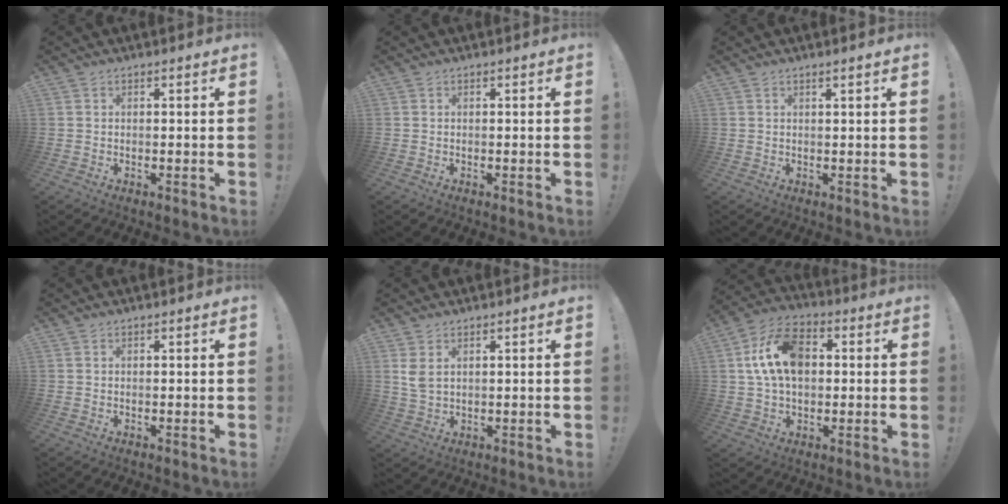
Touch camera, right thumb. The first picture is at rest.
{"total": 0.0}
{"total": 1.3, "force": [0.9, -0.3, 1.0], "torque": [-0.014, -0.001, 0.013]}
{"total": 0.0}
{"total": 4.3, "force": [1.7, 2.4, 3.1], "torque": [-0.051, -0.004, 0.032]}
{"total": 15.2, "force": [2.5, 10.2, 11.0], "torque": [-0.199, 0.013, 0.049]}